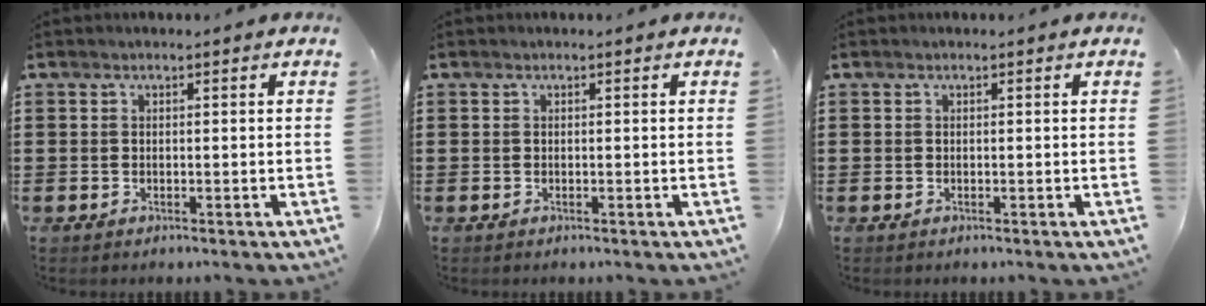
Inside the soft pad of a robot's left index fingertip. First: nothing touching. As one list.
[{"total": 0.0}, {"total": 0.0}]